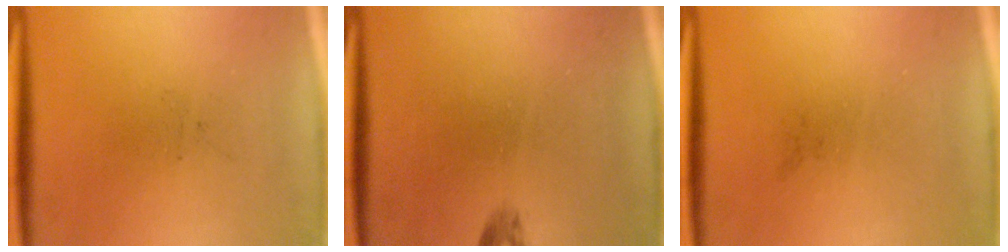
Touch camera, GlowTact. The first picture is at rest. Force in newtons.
{"total": 0.9}
{"total": 0.0}